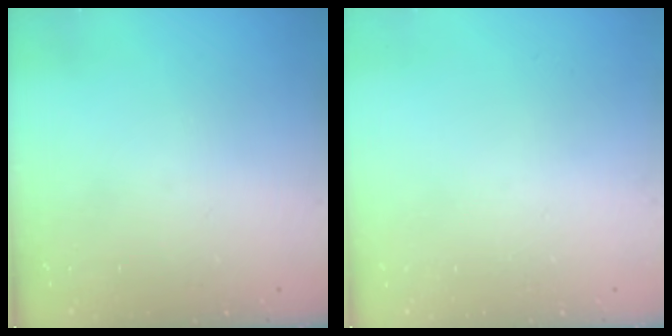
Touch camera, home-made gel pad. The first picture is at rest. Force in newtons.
{"total": 0.0}